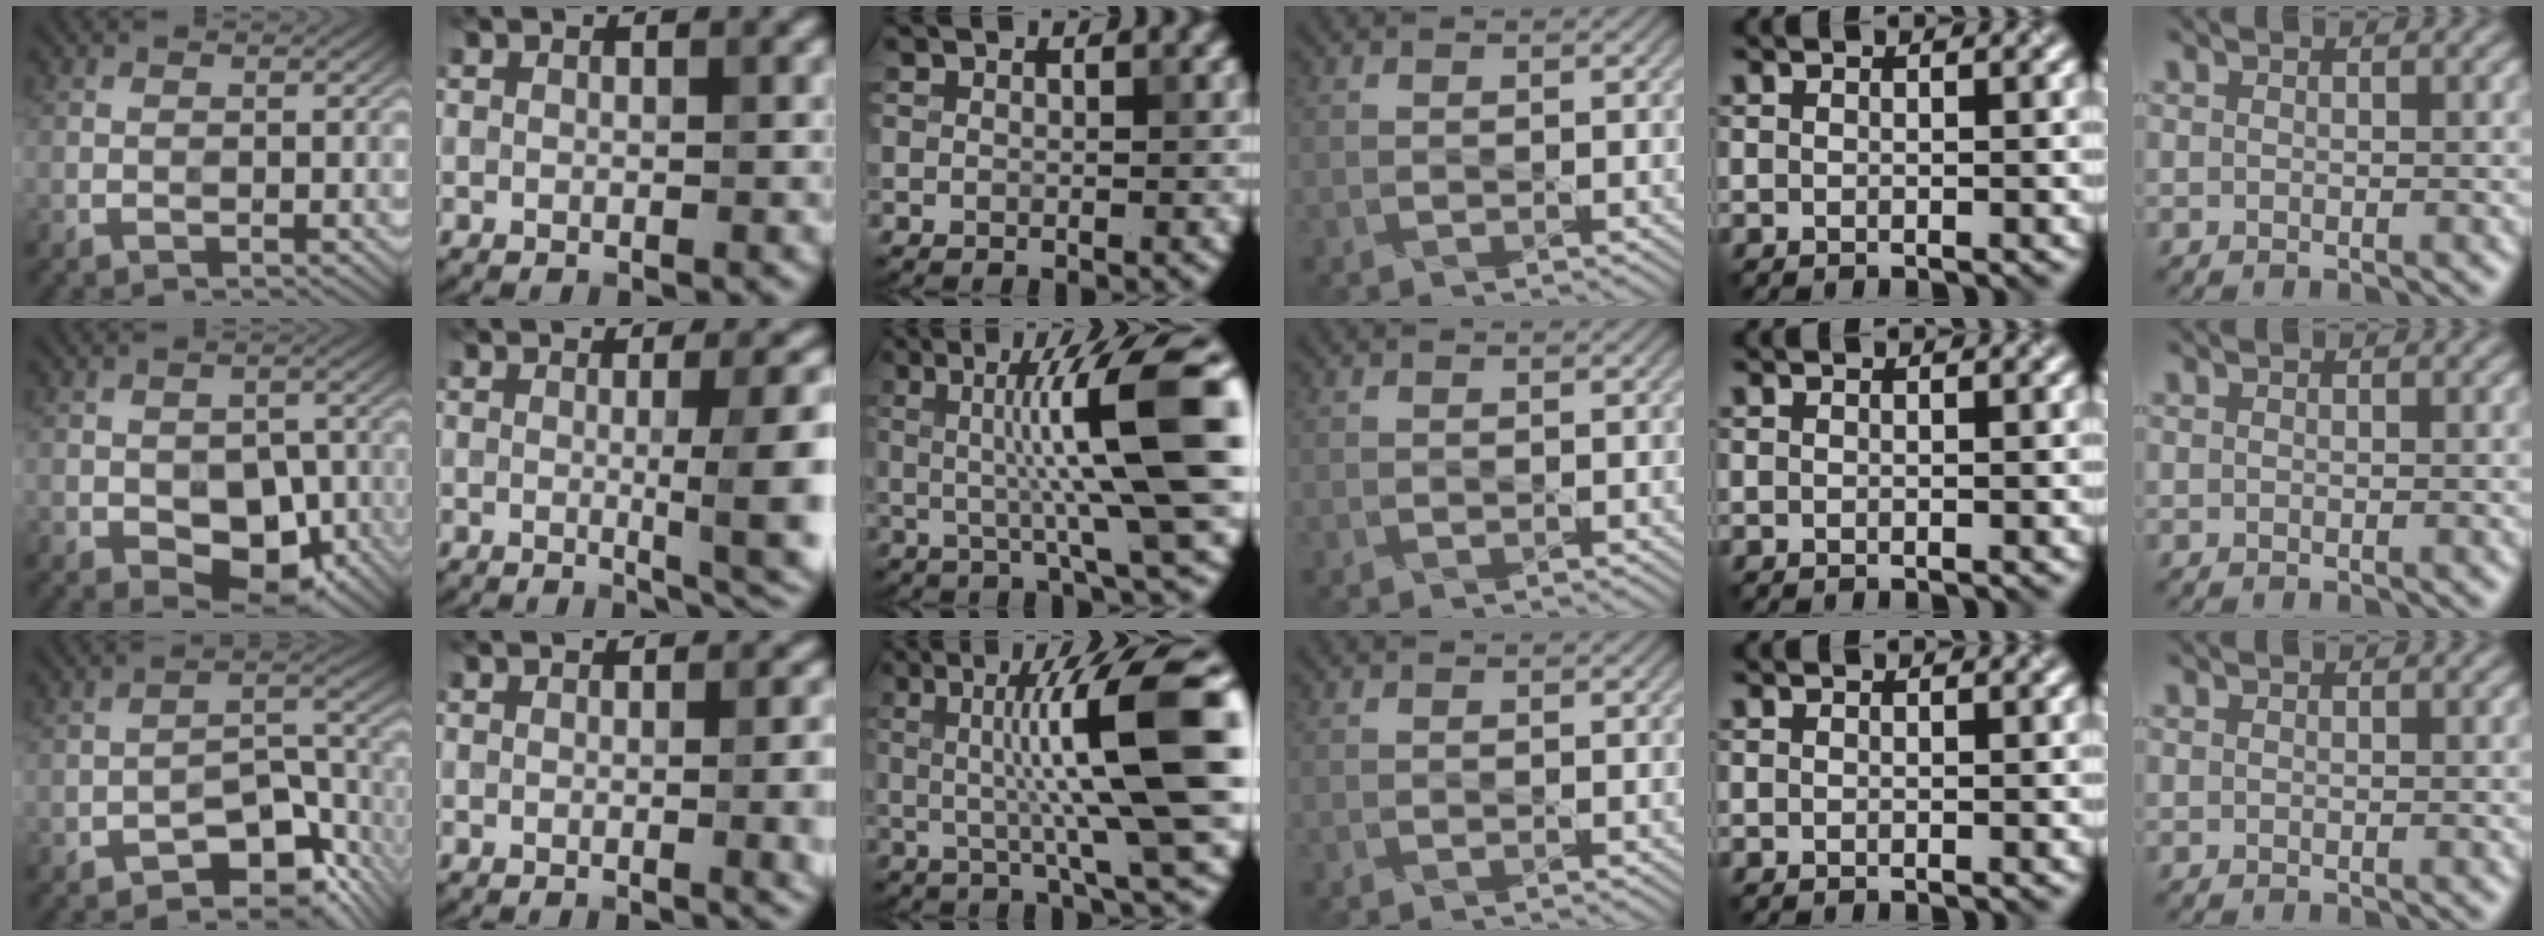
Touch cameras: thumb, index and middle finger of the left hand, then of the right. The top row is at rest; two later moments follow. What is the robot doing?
{"motion": "shake", "object": "plastic piggy bank"}